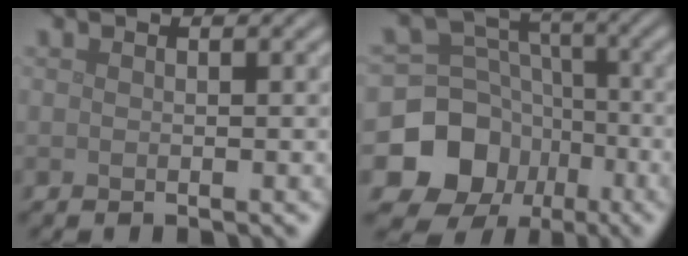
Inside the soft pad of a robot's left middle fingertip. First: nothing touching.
{"total": 9.7, "force": [-4.2, 8.2, 2.9], "torque": [-0.070, 0.001, -0.093]}